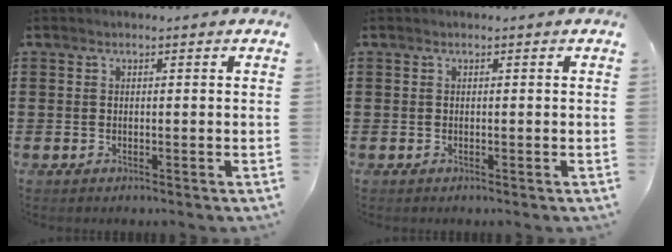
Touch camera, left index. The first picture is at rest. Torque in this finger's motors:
{"motor_torque": [0.00, 0.00, 0.00, 0.00]}